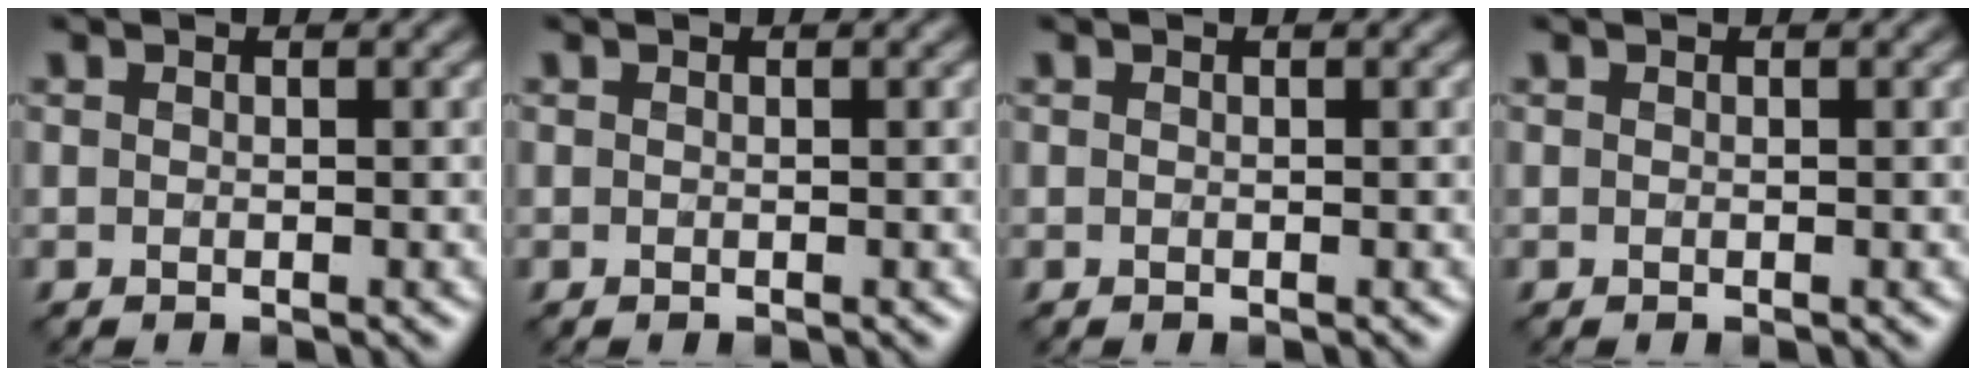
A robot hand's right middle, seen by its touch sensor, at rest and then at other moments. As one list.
[{"total": 0.0}, {"total": 0.0}, {"total": 0.0}]